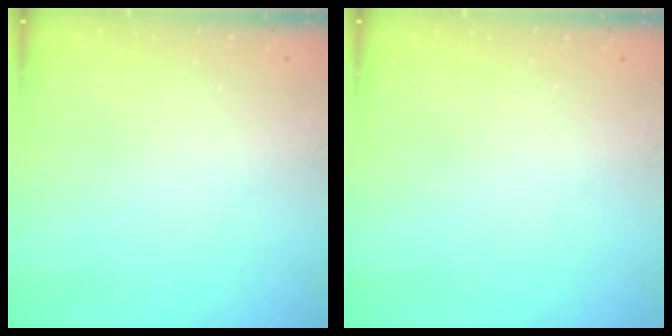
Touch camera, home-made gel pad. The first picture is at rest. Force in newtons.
{"total": 0.0}